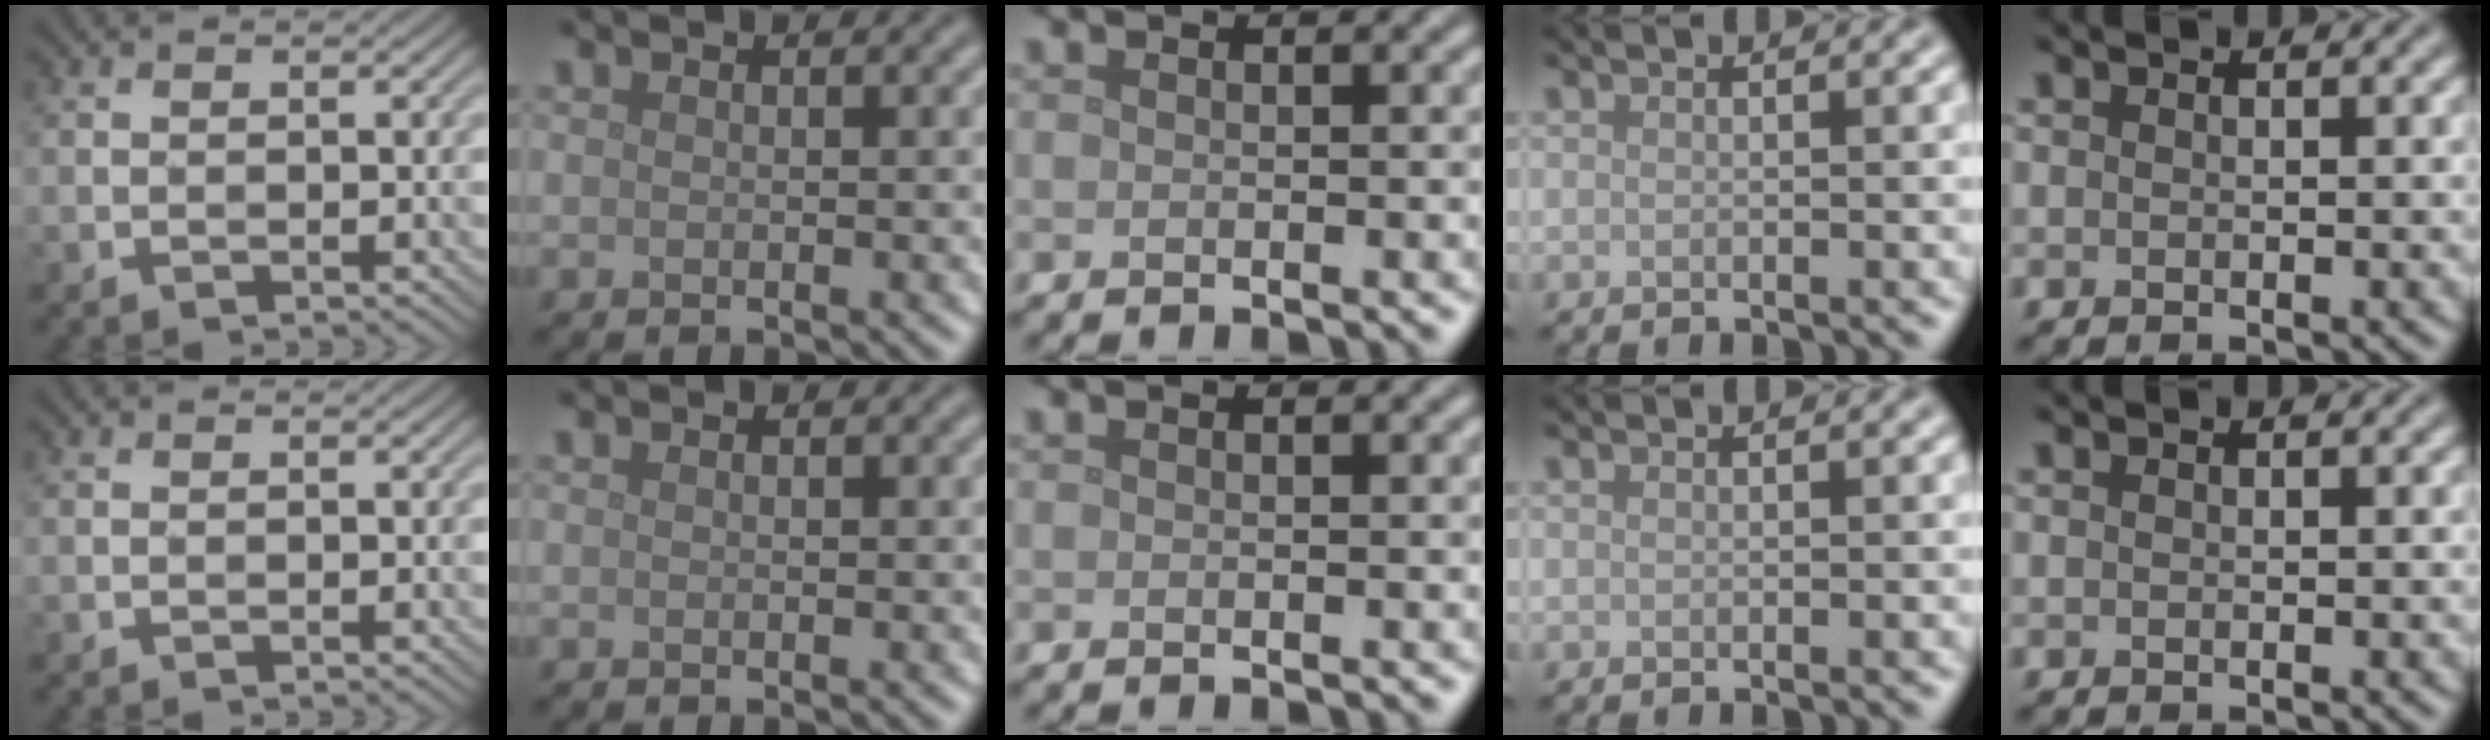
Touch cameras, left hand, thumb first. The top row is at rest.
{}